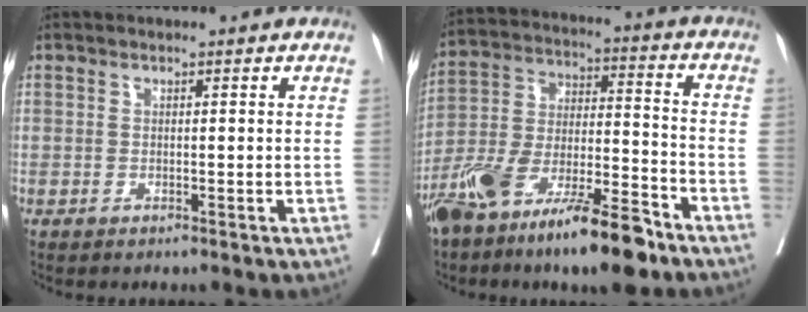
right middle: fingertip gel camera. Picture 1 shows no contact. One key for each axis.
{"total": 17.3, "fx": -11.9, "fy": 3.3, "fz": 12.1, "tx": -0.226, "ty": -0.009, "tz": -0.215}